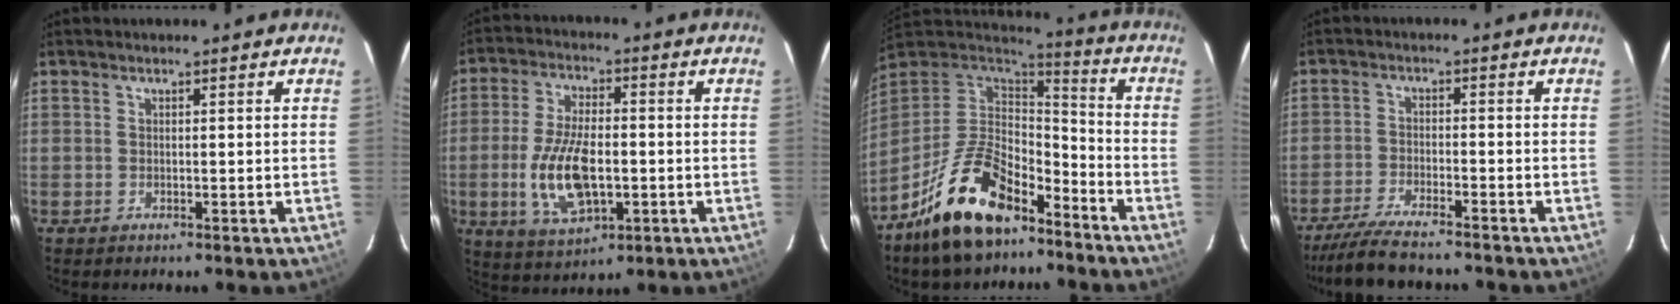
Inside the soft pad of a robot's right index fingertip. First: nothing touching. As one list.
[{"total": 13.3, "force": [-2.6, 6.4, 11.4], "torque": [-0.232, -0.007, -0.041]}, {"total": 19.9, "force": [-13.1, 9.2, 11.8], "torque": [-0.239, 0.005, -0.221]}, {"total": 10.9, "force": [-9.6, 1.6, 4.9], "torque": [-0.118, -0.022, -0.162]}]